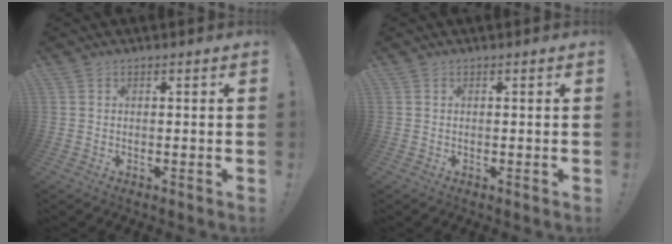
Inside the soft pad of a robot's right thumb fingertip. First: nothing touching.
{"total": 0.0}